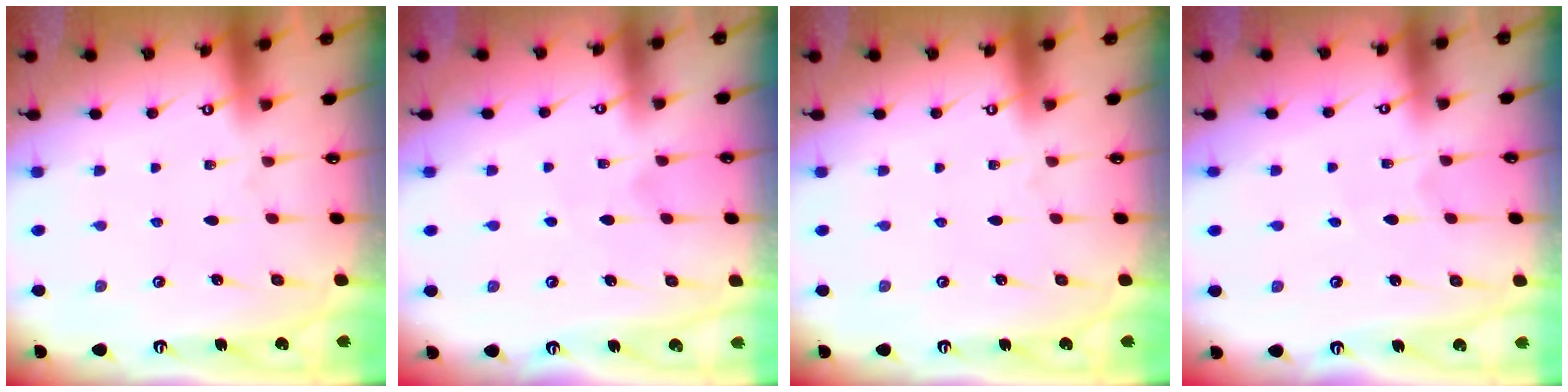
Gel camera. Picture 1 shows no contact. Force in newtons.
{"total": 3.2, "press": 3.2, "slide": 0.4}
{"total": 0.0}
{"total": 2.3, "press": 2.2, "slide": 0.2}